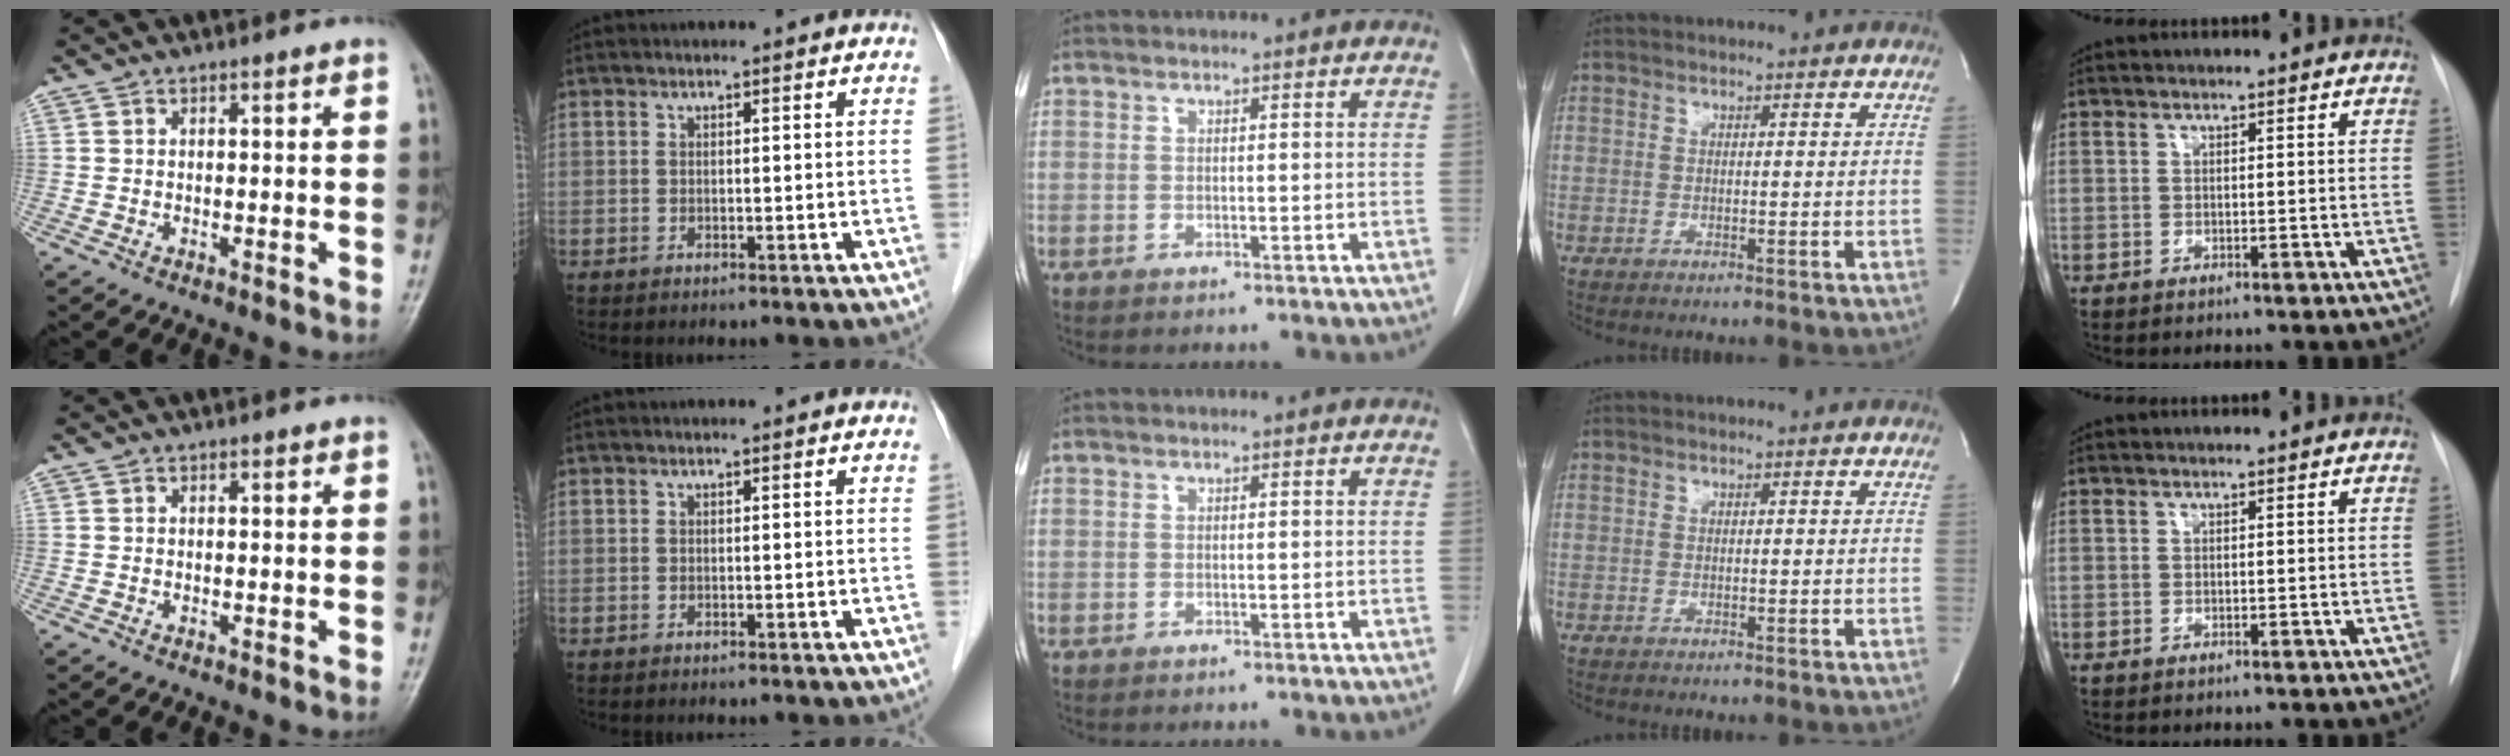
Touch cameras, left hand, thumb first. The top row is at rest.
{}